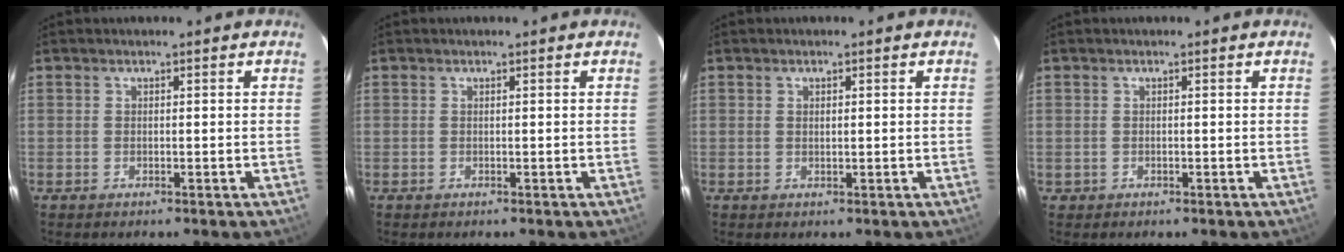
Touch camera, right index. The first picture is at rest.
{"total": 0.0}
{"total": 0.9, "force": [0.3, 0.4, 0.7], "torque": [-0.012, 0.002, 0.006]}
{"total": 0.9, "force": [-0.2, 0.8, 0.0], "torque": [0.001, 0.002, 0.000]}